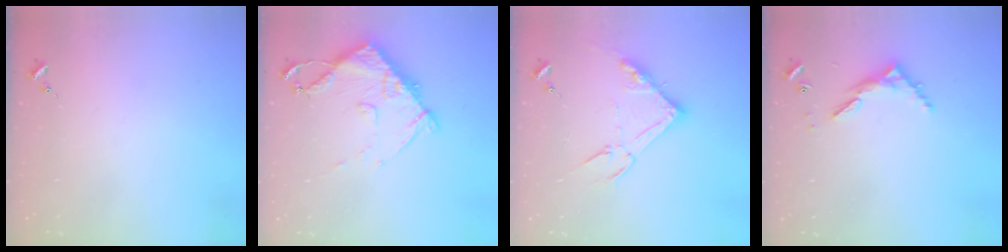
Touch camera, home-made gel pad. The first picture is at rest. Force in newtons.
{"total": 10.7, "press": 10.7, "slide": 1.3}
{"total": 14.8, "press": 14.8, "slide": 0.4}
{"total": 6.3, "press": 6.3, "slide": 0.5}